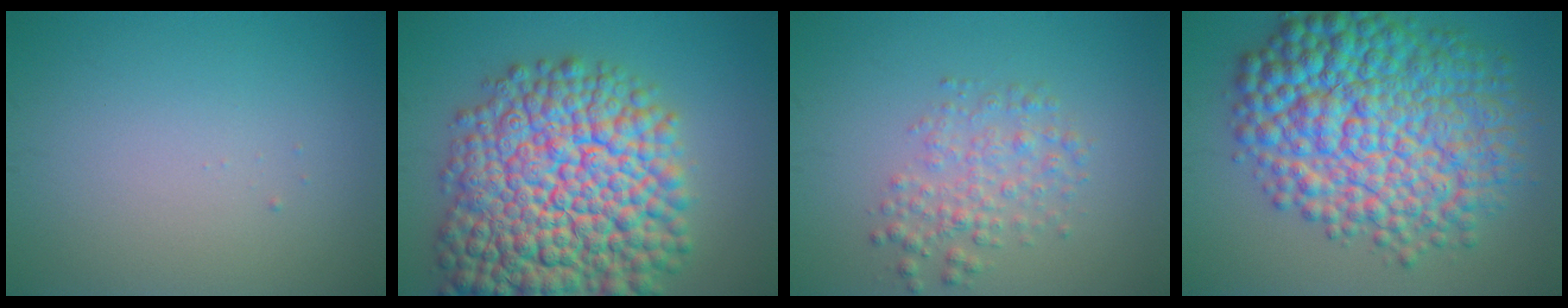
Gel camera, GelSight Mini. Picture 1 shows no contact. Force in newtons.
{"total": 17.0, "press": 17.0, "slide": 0.7}
{"total": 2.9, "press": 2.9, "slide": 0.1}
{"total": 13.5, "press": 13.5, "slide": 0.1}